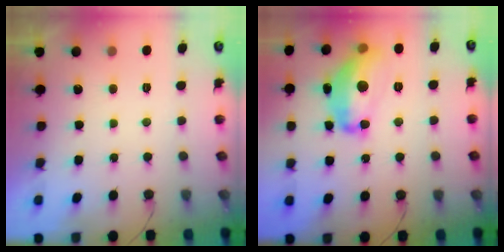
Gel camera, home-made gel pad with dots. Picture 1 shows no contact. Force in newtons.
{"total": 17.0, "press": 17.0, "slide": 0.8}